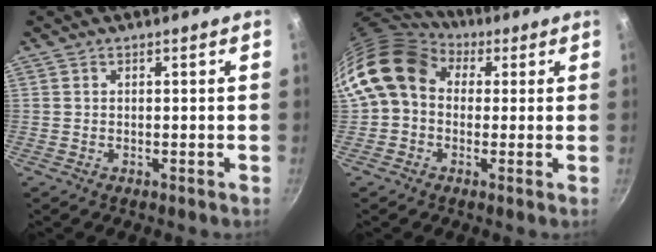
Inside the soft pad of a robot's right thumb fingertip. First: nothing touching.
{"total": 12.4, "force": [3.2, 9.8, 6.9], "torque": [-0.109, 0.014, 0.034]}